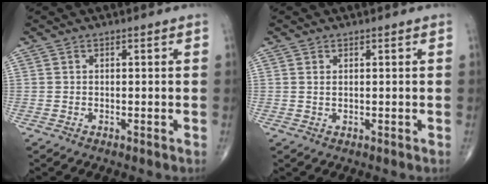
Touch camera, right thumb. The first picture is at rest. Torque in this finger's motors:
{"motor_torque": [-0.05, 0.08, -0.17, -0.14, 0.00]}